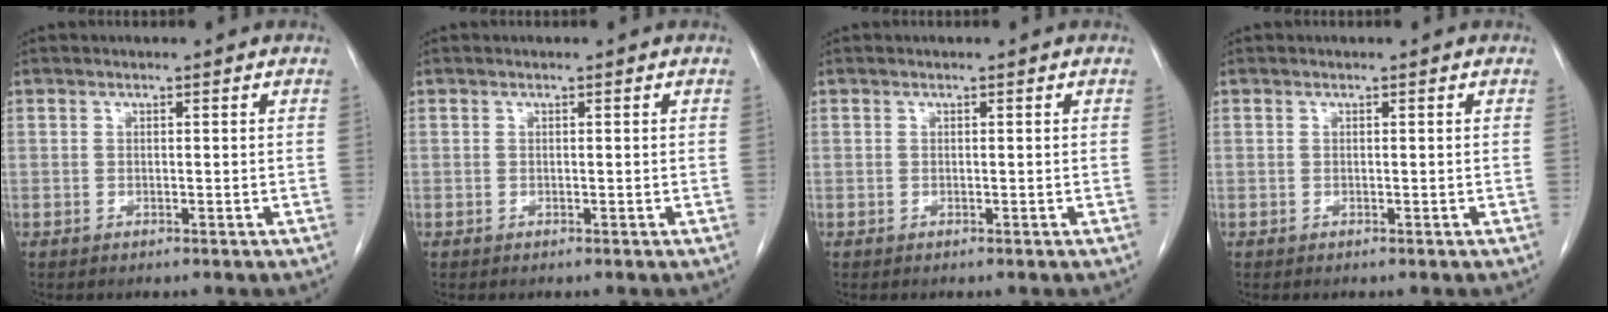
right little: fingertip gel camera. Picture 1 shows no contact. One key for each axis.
{"total": 0.0}
{"total": 0.0}
{"total": 0.0}